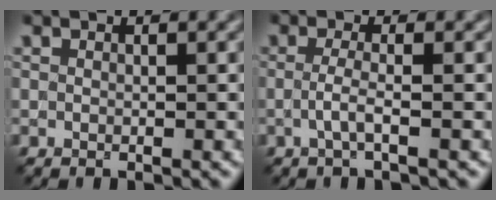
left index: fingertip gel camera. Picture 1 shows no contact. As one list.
[{"total": 1.9, "force": [-0.3, 0.4, 1.8], "torque": [-0.039, -0.002, -0.013]}]